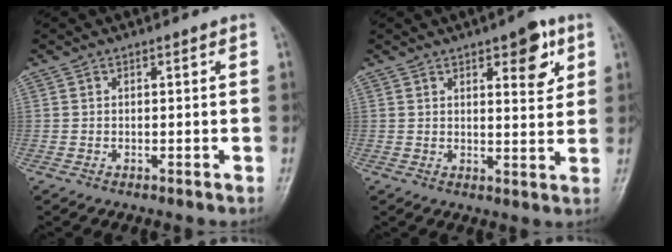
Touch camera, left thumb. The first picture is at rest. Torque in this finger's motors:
{"motor_torque": [0.30, 0.26, 0.01, 0.06, 0.04]}